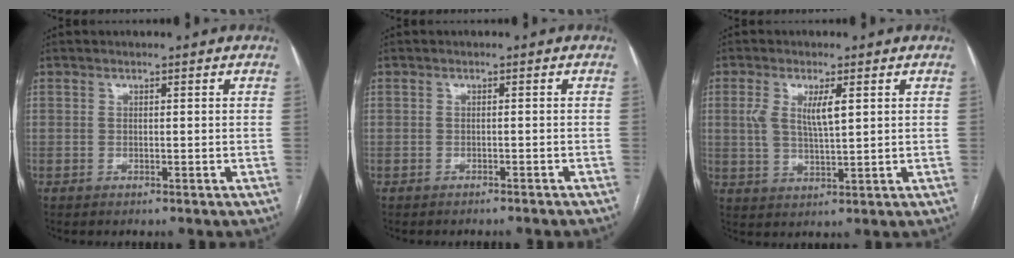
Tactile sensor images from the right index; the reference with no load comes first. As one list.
[{"total": 3.0, "force": [-2.8, 0.4, 1.0], "torque": [-0.016, 0.000, -0.033]}, {"total": 5.4, "force": [1.6, 1.3, 4.9], "torque": [-0.101, 0.003, 0.034]}]